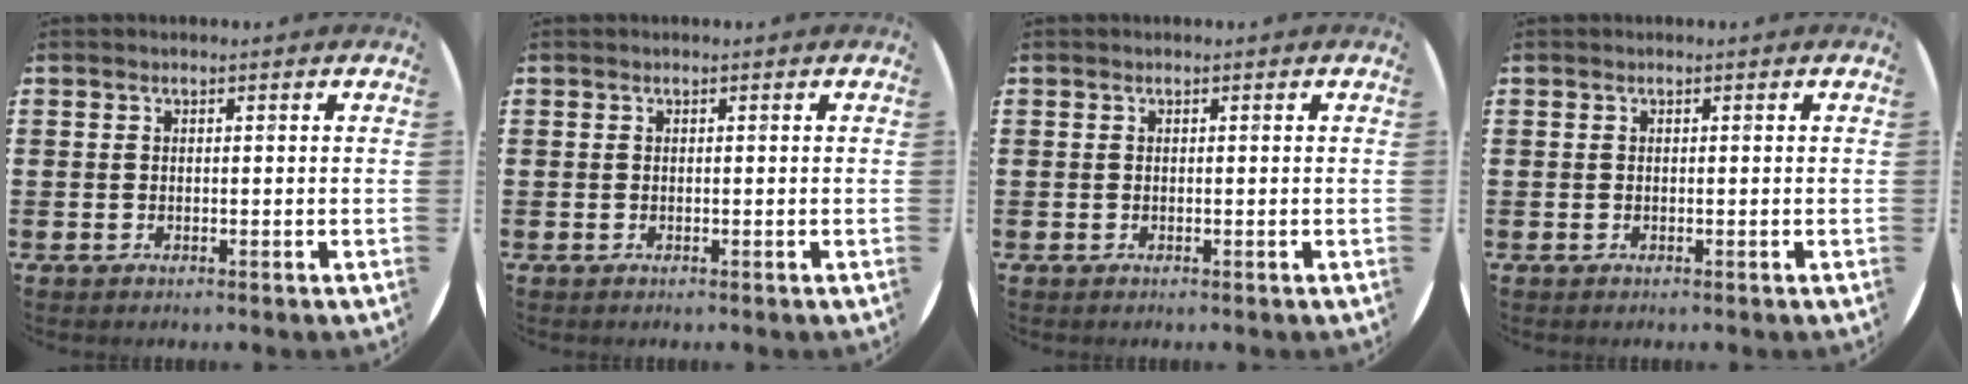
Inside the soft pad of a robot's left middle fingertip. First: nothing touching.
{"total": 0.0}
{"total": 0.0}
{"total": 0.0}